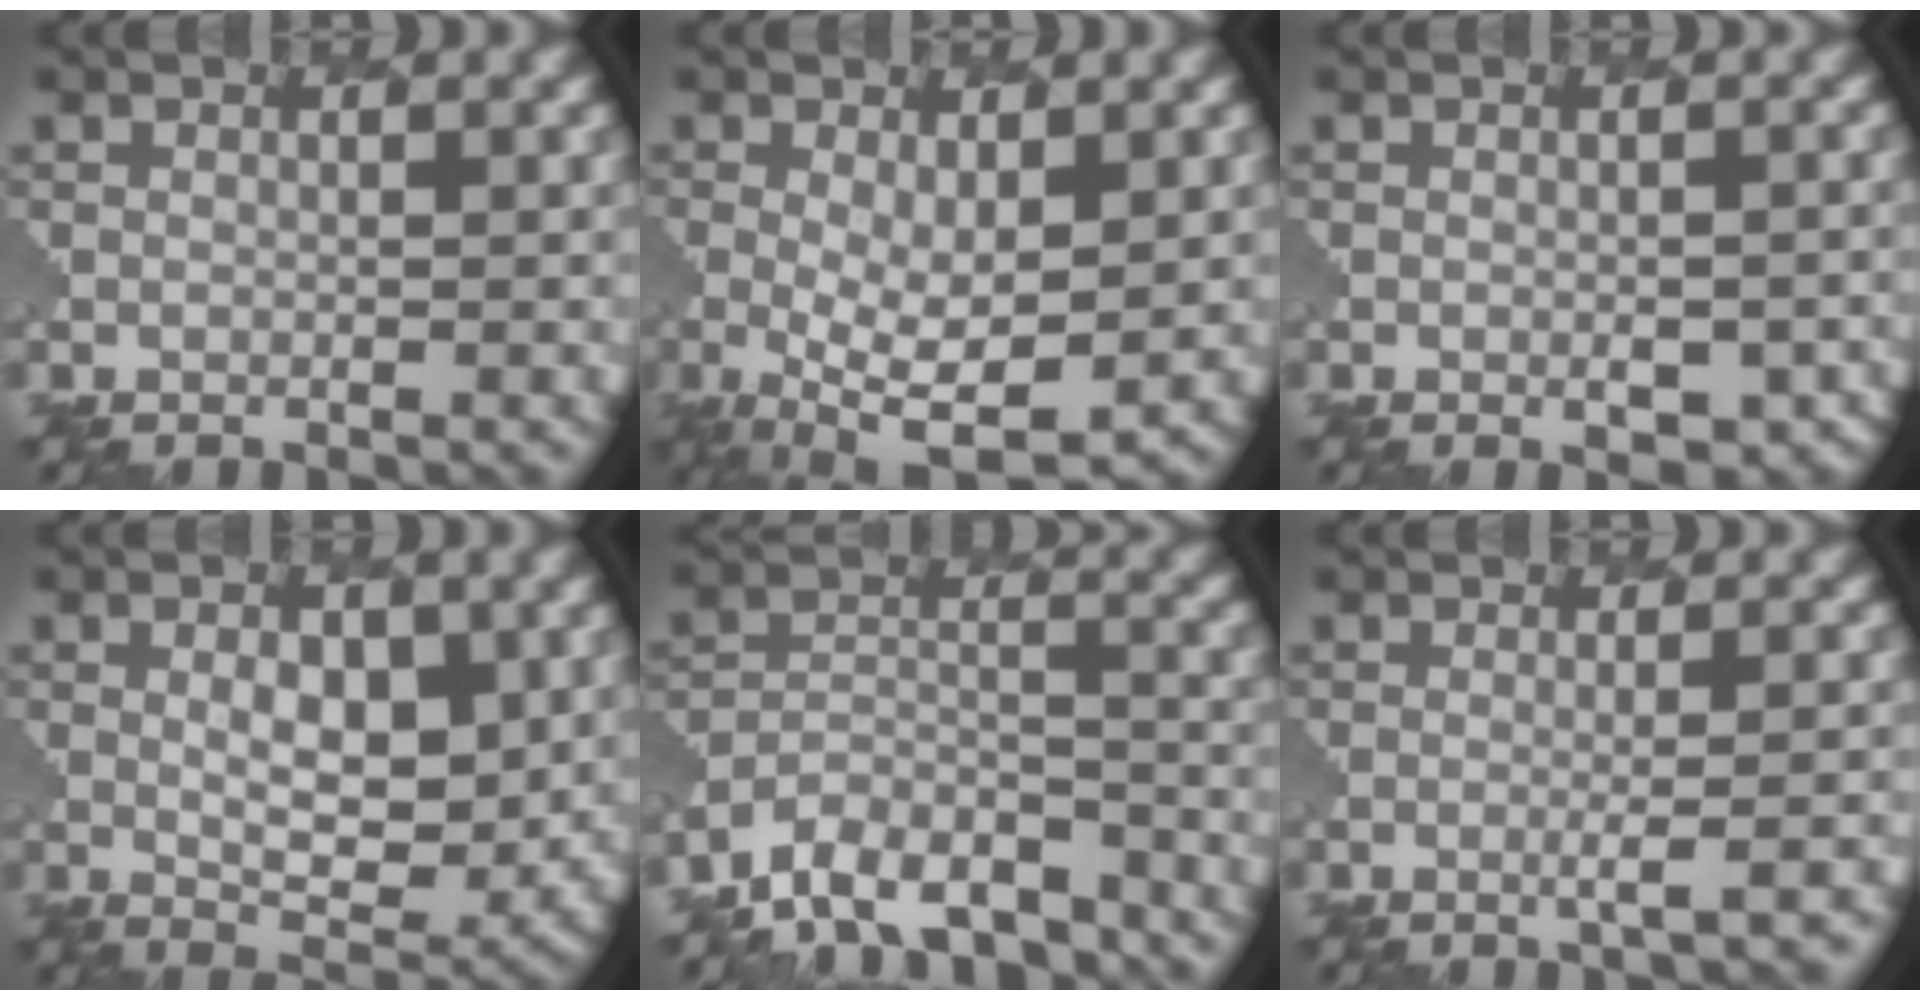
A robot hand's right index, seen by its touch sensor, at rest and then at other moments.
{"total": 5.9, "force": [-0.5, 2.6, 5.3], "torque": [-0.113, -0.022, -0.002]}
{"total": 3.2, "force": [-1.2, 1.6, 2.5], "torque": [-0.032, -0.005, -0.009]}
{"total": 4.9, "force": [0.9, 2.6, 4.0], "torque": [-0.063, -0.008, 0.019]}
{"total": 10.0, "force": [-8.9, 3.8, 2.9], "torque": [-0.052, 0.003, -0.127]}
{"total": 2.4, "force": [-0.8, 0.5, 2.2], "torque": [-0.021, 0.010, -0.023]}